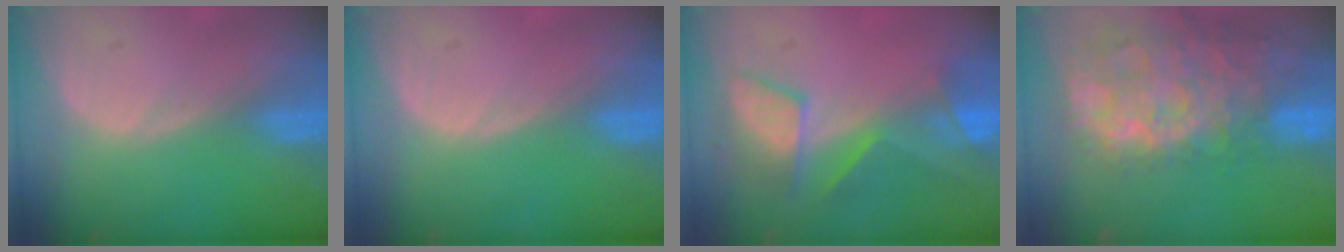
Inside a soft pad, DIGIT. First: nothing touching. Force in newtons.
{"total": 0.0}
{"total": 7.8, "press": 7.6, "slide": 1.6}
{"total": 15.0, "press": 12.2, "slide": 8.8}